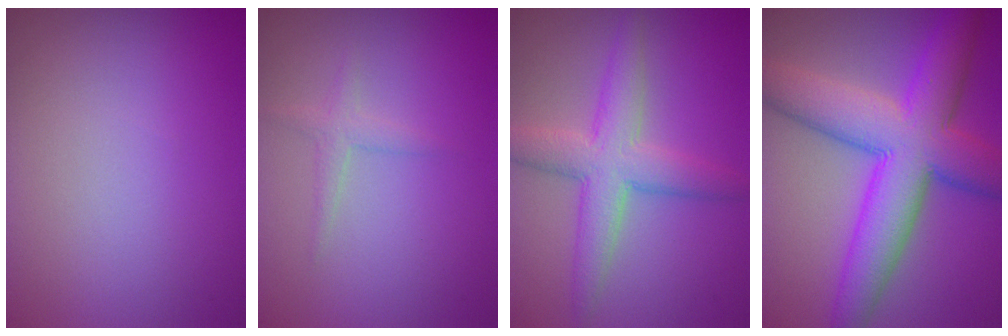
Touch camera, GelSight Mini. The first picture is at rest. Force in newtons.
{"total": 1.3, "press": 1.3, "slide": 0.1}
{"total": 5.2, "press": 5.2, "slide": 0.3}
{"total": 11.1, "press": 11.1, "slide": 0.4}